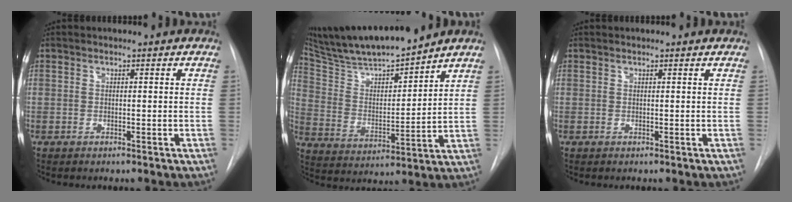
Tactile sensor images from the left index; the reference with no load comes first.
{"total": 16.9, "force": [15.2, 0.8, 7.3], "torque": [-0.132, -0.001, 0.273]}
{"total": 1.1, "force": [1.1, 0.0, 0.3], "torque": [-0.011, 0.010, 0.014]}